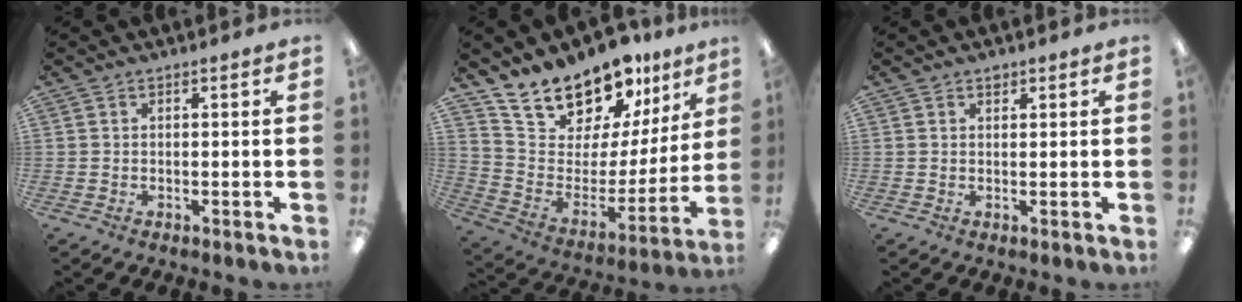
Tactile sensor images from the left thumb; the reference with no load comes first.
{"total": 16.9, "force": [15.8, 5.5, 2.6], "torque": [-0.079, -0.140, 0.287]}
{"total": 1.2, "force": [1.0, 0.6, 0.3], "torque": [0.002, -0.002, 0.017]}